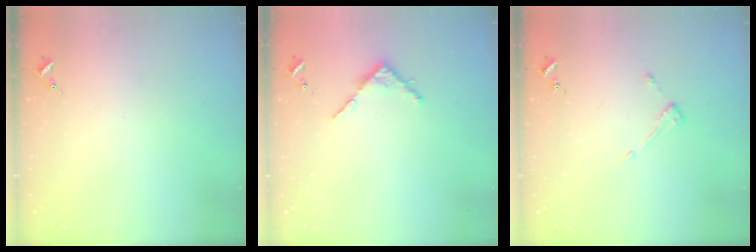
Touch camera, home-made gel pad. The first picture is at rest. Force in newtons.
{"total": 4.9, "press": 4.9, "slide": 0.5}
{"total": 4.7, "press": 4.7, "slide": 0.6}